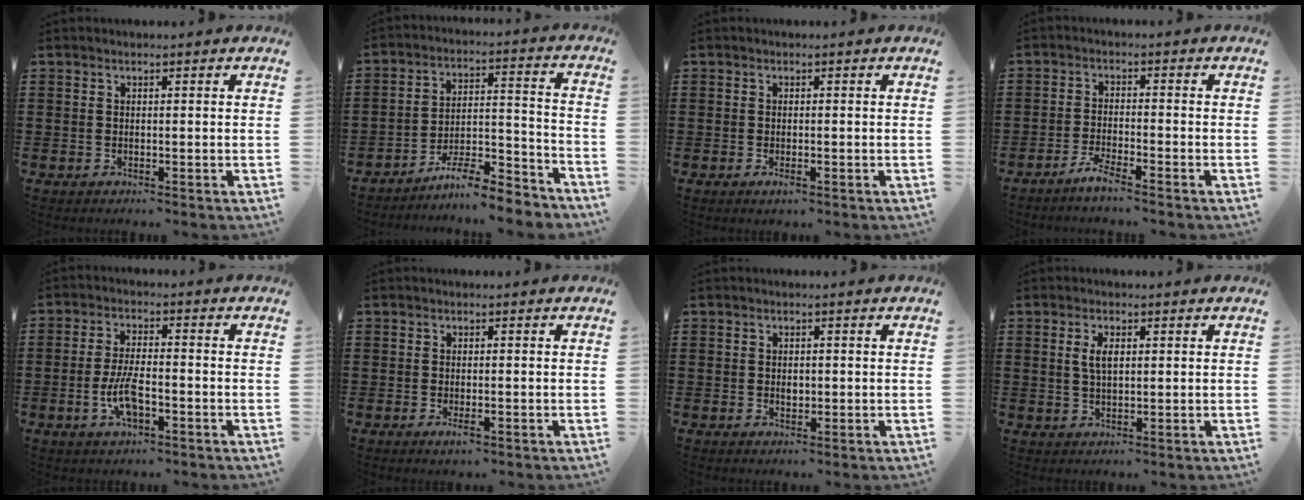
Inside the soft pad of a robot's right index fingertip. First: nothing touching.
{"total": 8.1, "force": [-7.5, 0.7, 2.9], "torque": [-0.042, 0.015, -0.143]}
{"total": 1.0, "force": [-0.4, 0.2, 0.8], "torque": [-0.017, -0.006, -0.006]}
{"total": 2.9, "force": [-2.6, -0.3, 1.2], "torque": [-0.029, 0.000, -0.050]}
{"total": 6.4, "force": [-2.0, 2.3, 5.6], "torque": [-0.128, -0.007, -0.043]}
{"total": 1.5, "force": [-0.7, 0.4, 1.3], "torque": [-0.024, -0.004, -0.011]}
{"total": 1.4, "force": [0.0, 0.9, 1.0], "torque": [-0.020, 0.005, -0.001]}
{"total": 3.1, "force": [0.7, 1.4, 2.7], "torque": [-0.056, 0.008, 0.010]}